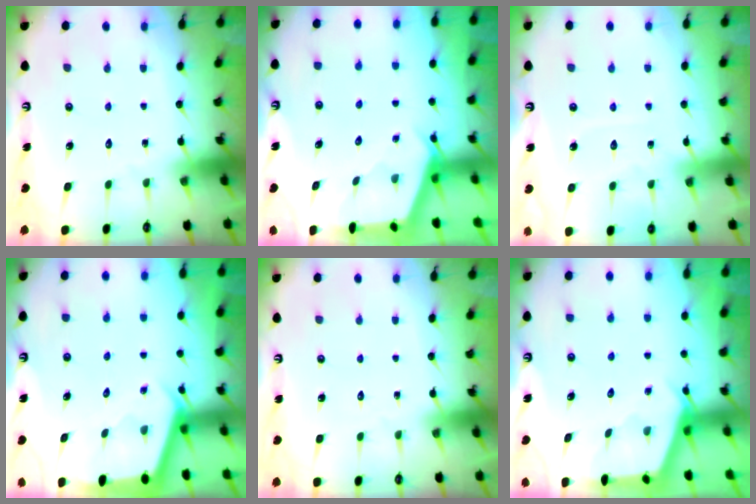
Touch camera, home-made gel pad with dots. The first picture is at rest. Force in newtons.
{"total": 2.6, "press": 2.6, "slide": 0.3}
{"total": 3.9, "press": 3.8, "slide": 0.5}
{"total": 2.6, "press": 2.6, "slide": 0.2}
{"total": 0.0}
{"total": 2.7, "press": 2.7, "slide": 0.3}